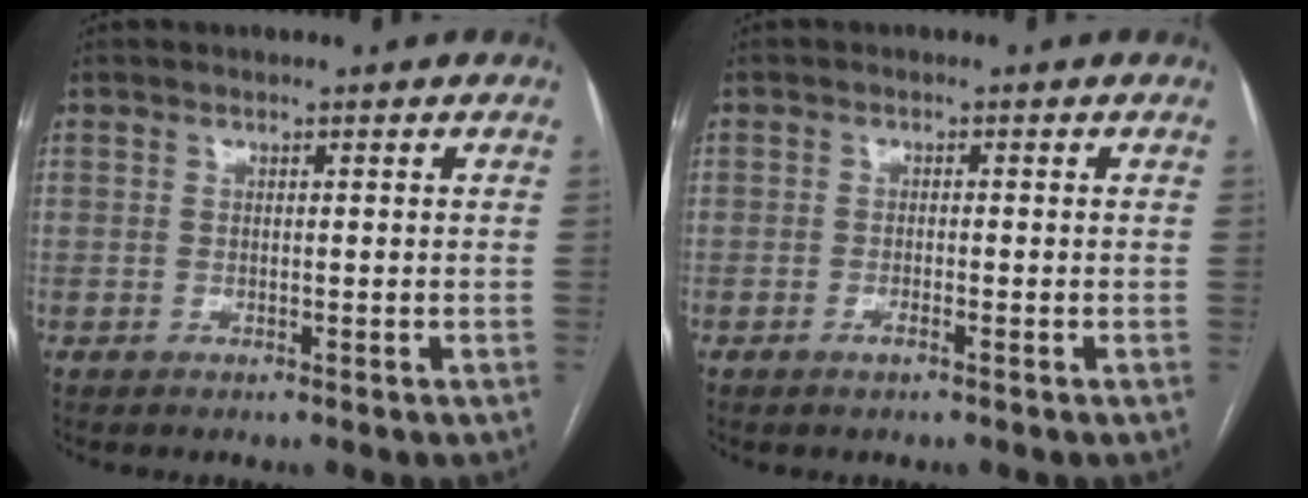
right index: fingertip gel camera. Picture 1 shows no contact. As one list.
[{"total": 1.2, "force": [-0.8, 0.5, 0.8], "torque": [-0.013, 0.001, -0.012]}]